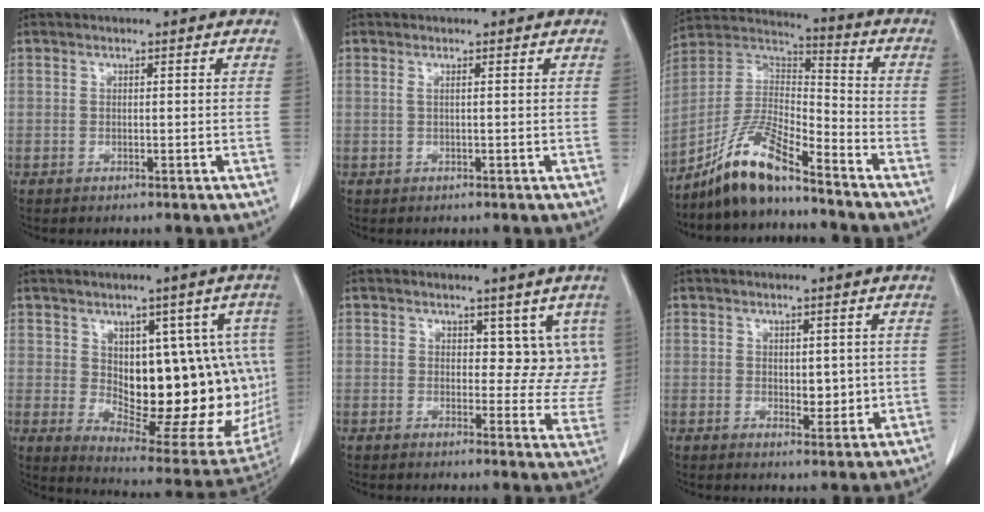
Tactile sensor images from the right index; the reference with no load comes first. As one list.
[{"total": 0.6, "force": [0.1, -0.1, 0.6], "torque": [-0.017, 0.002, 0.003]}, {"total": 11.7, "force": [-9.1, 1.8, 7.1], "torque": [-0.148, 0.012, -0.169]}, {"total": 18.8, "force": [1.3, 8.8, 16.5], "torque": [-0.187, 0.009, 0.044]}, {"total": 6.7, "force": [3.2, 4.1, 4.1], "torque": [-0.016, -0.005, 0.037]}, {"total": 3.5, "force": [0.2, 1.9, 2.9], "torque": [-0.037, -0.007, 0.010]}]